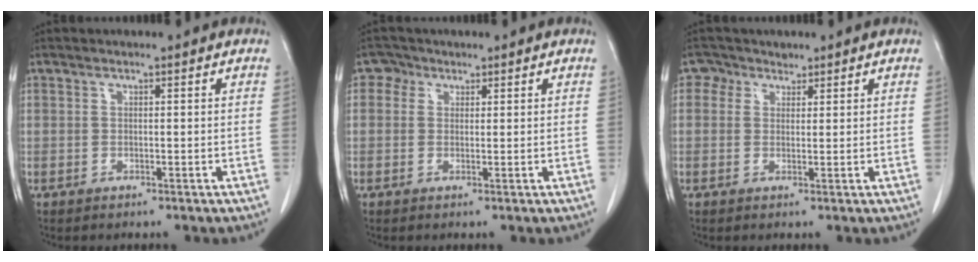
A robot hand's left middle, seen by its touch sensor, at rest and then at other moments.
{"total": 2.0, "force": [1.0, 1.7, 0.3], "torque": [0.002, 0.003, 0.010]}
{"total": 2.5, "force": [1.5, 2.0, -0.1], "torque": [0.008, 0.011, 0.021]}